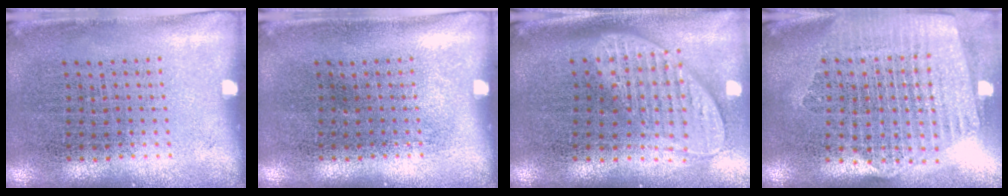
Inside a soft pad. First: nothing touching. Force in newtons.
{"total": 0.0}
{"total": 2.0, "press": 1.5, "slide": 1.2}
{"total": 2.4, "press": 2.2, "slide": 1.1}